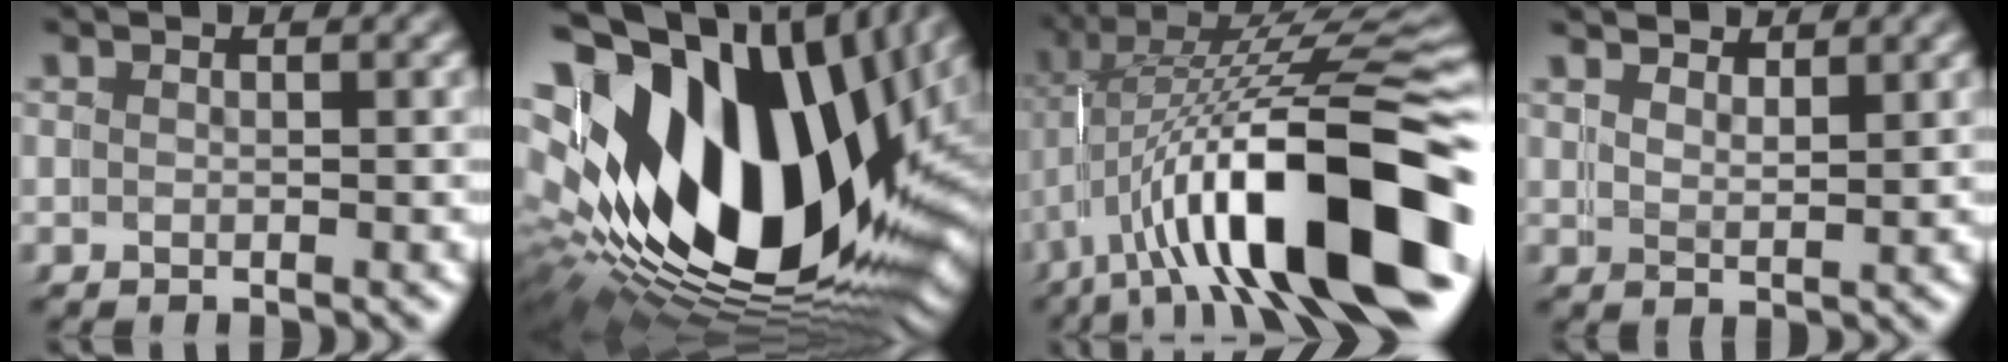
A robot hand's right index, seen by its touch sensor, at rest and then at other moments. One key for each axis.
{"total": 26.9, "fx": 0.8, "fy": 16.7, "fz": 21.1, "tx": -0.346, "ty": -0.029, "tz": 0.025}
{"total": 14.7, "fx": -4.0, "fy": 5.2, "fz": 13.1, "tx": -0.207, "ty": -0.011, "tz": -0.043}
{"total": 2.9, "fx": 2.8, "fy": -0.1, "fz": -0.7, "tx": 0.004, "ty": -0.015, "tz": 0.054}